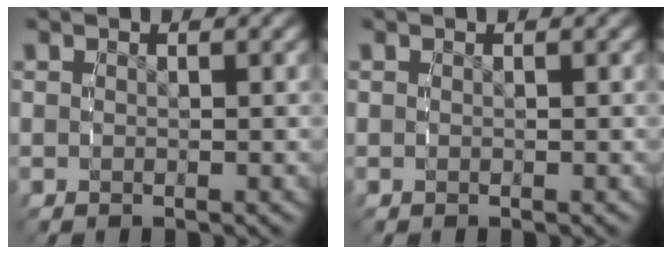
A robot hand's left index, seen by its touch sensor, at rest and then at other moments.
{"total": 0.0}